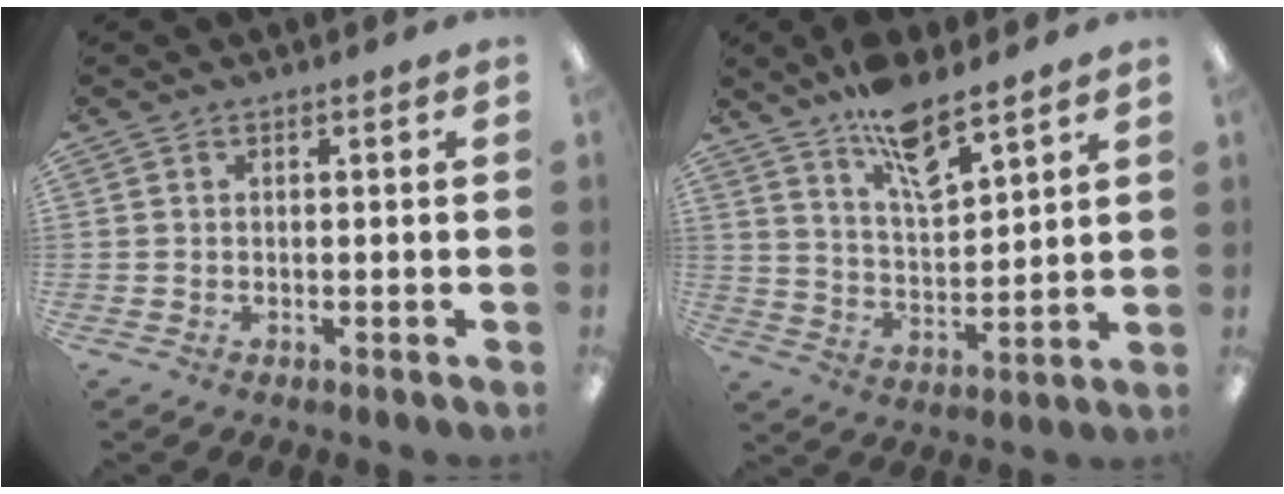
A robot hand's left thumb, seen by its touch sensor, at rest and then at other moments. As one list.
[{"total": 12.1, "force": [9.4, 3.7, 6.7], "torque": [-0.109, -0.055, 0.165]}]